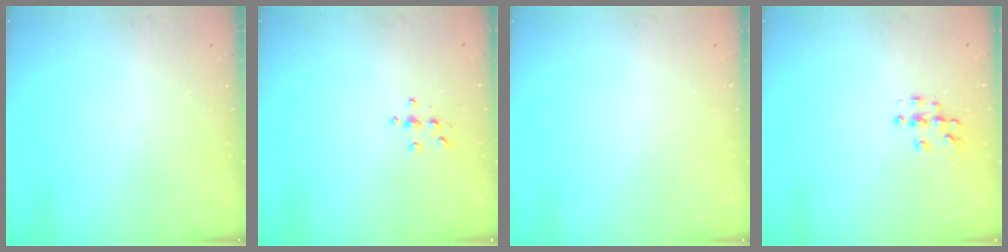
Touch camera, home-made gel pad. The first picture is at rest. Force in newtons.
{"total": 3.7, "press": 3.7, "slide": 0.4}
{"total": 0.0}
{"total": 5.9, "press": 5.9, "slide": 0.4}